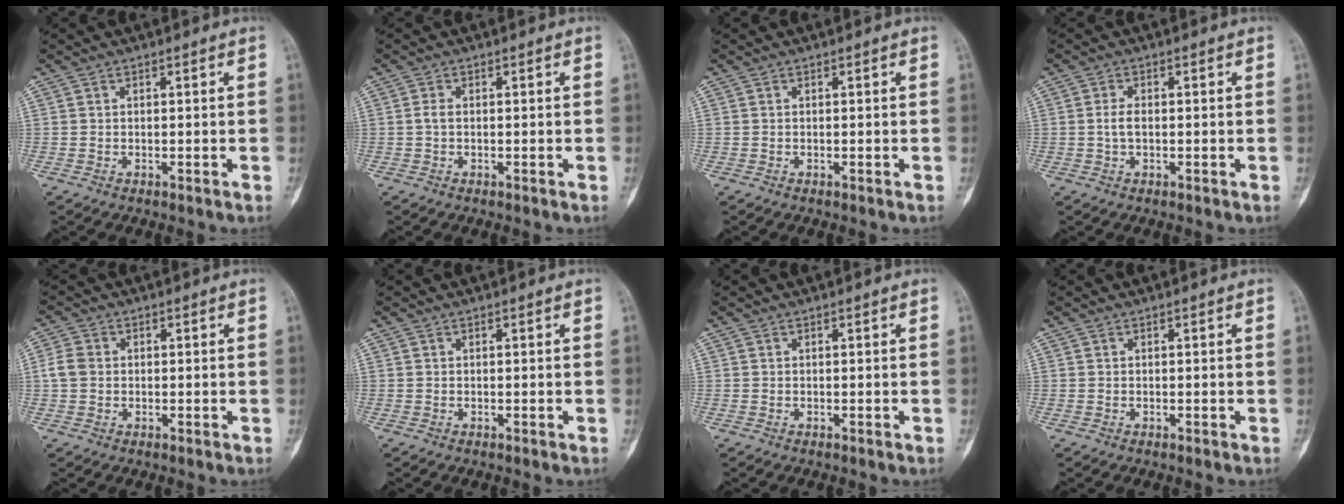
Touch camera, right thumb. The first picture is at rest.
{"total": 1.1, "force": [-0.1, 0.6, 0.9], "torque": [-0.019, 0.001, -0.002]}
{"total": 0.0}
{"total": 2.1, "force": [-0.1, 1.1, 1.8], "torque": [-0.040, 0.004, -0.004]}
{"total": 3.5, "force": [0.1, 2.9, 2.0], "torque": [-0.040, 0.007, -0.005]}
{"total": 0.0}
{"total": 0.0}
{"total": 0.0}